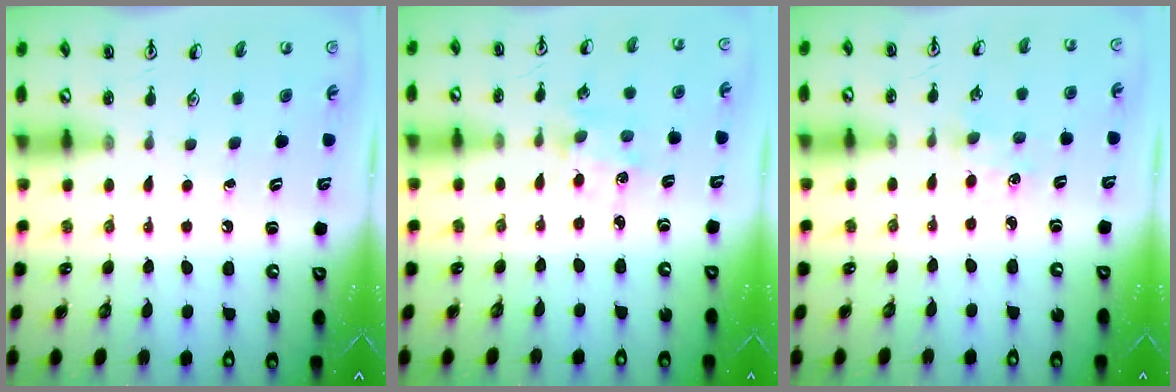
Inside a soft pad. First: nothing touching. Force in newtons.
{"total": 1.2, "press": 1.2, "slide": 0.2}
{"total": 1.1, "press": 1.0, "slide": 0.2}